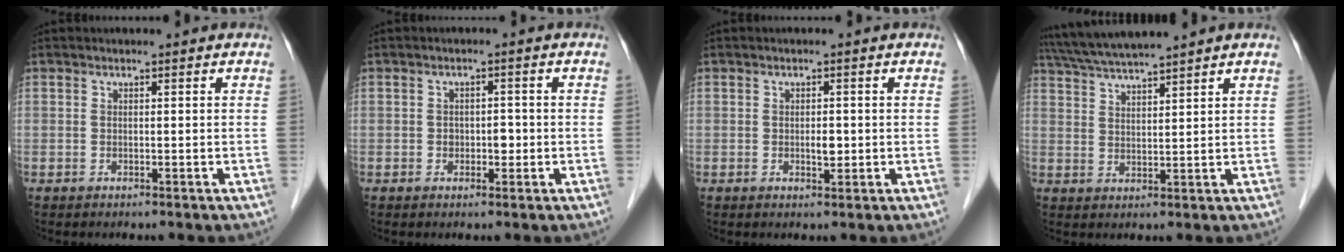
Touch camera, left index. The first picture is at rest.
{"total": 2.1, "force": [-0.5, 1.4, 1.5], "torque": [-0.019, 0.005, -0.004]}
{"total": 1.7, "force": [-0.2, 0.8, 1.4], "torque": [-0.024, -0.002, 0.000]}
{"total": 8.2, "force": [7.4, -1.0, 3.4], "torque": [-0.066, 0.024, 0.132]}